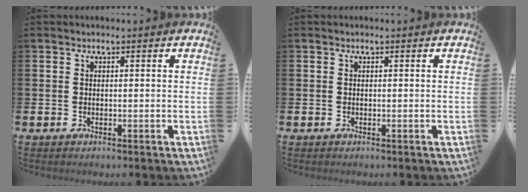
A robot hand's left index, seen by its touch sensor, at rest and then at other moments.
{"total": 0.0}